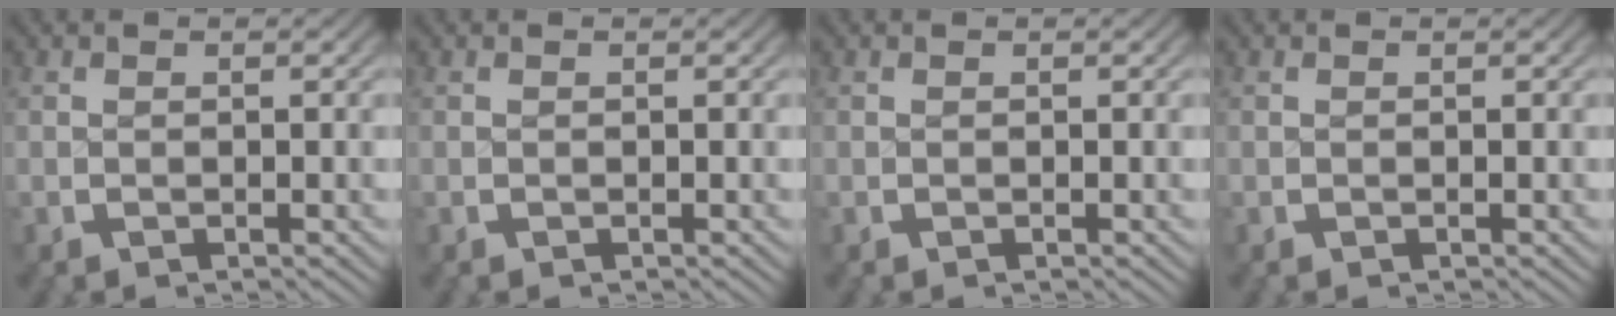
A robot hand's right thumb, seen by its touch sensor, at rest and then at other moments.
{"total": 0.0}
{"total": 0.0}
{"total": 0.0}